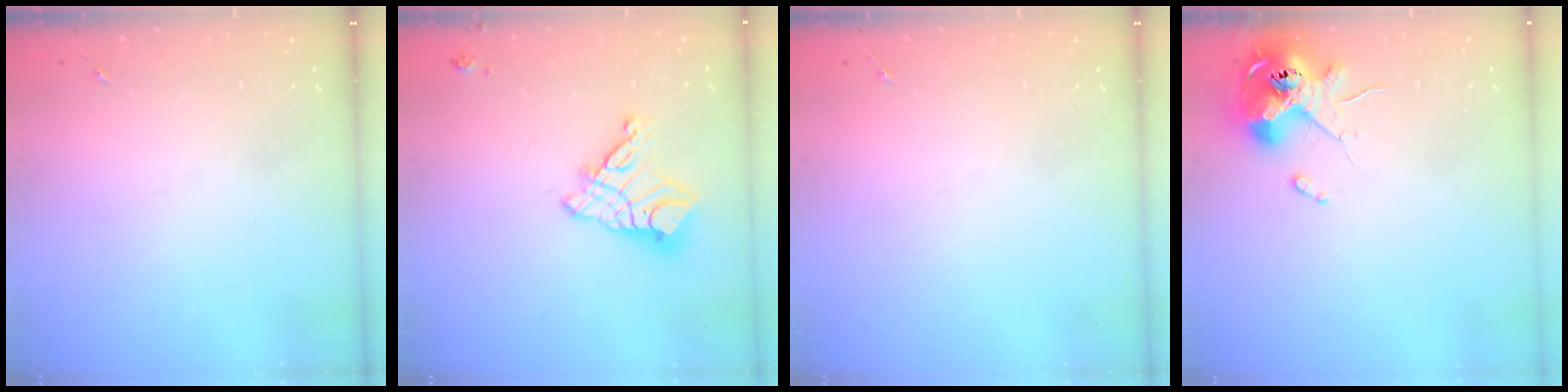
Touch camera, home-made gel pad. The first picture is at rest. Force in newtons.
{"total": 12.6, "press": 12.5, "slide": 1.1}
{"total": 0.0}
{"total": 11.4, "press": 11.2, "slide": 1.6}